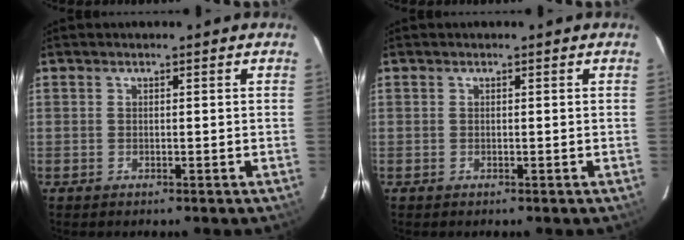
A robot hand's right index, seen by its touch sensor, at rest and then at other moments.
{"total": 0.0}